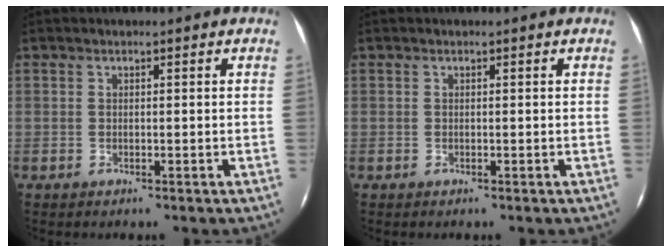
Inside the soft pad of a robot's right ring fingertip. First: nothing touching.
{"total": 0.0}